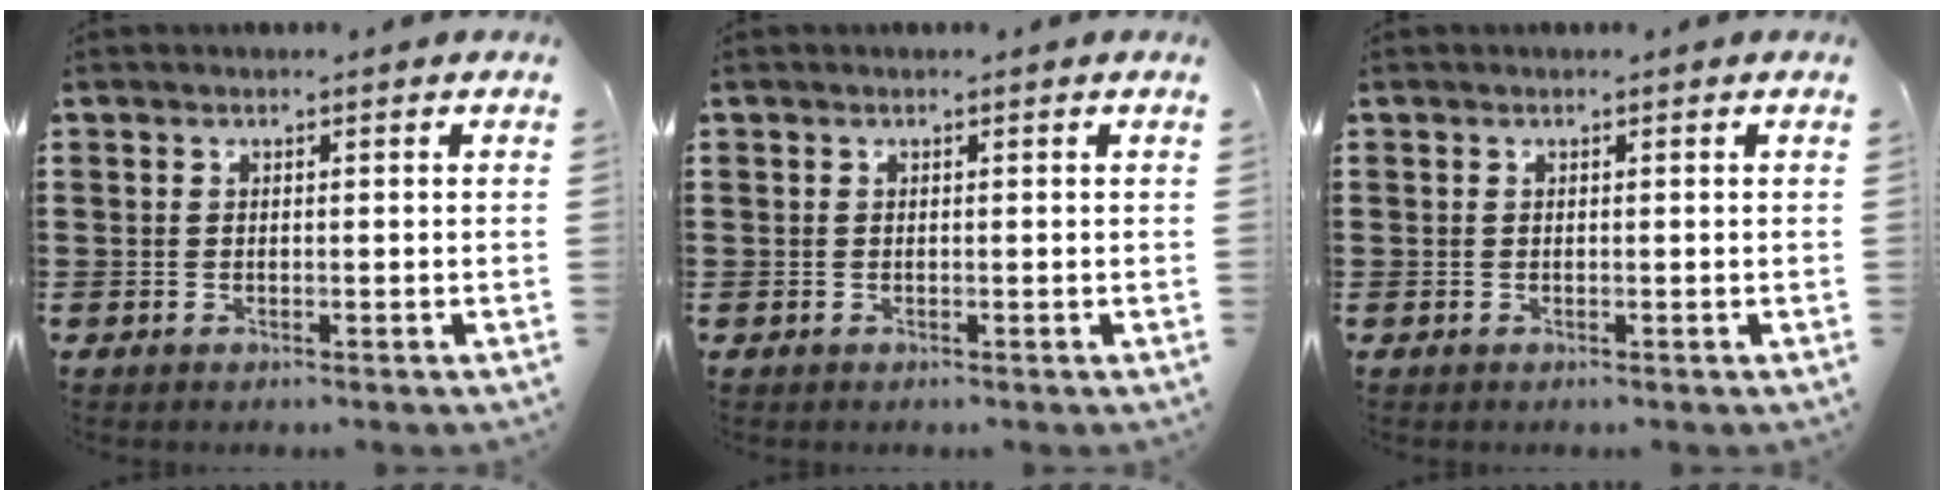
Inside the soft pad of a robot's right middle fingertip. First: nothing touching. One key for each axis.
{"total": 0.0}
{"total": 0.0}